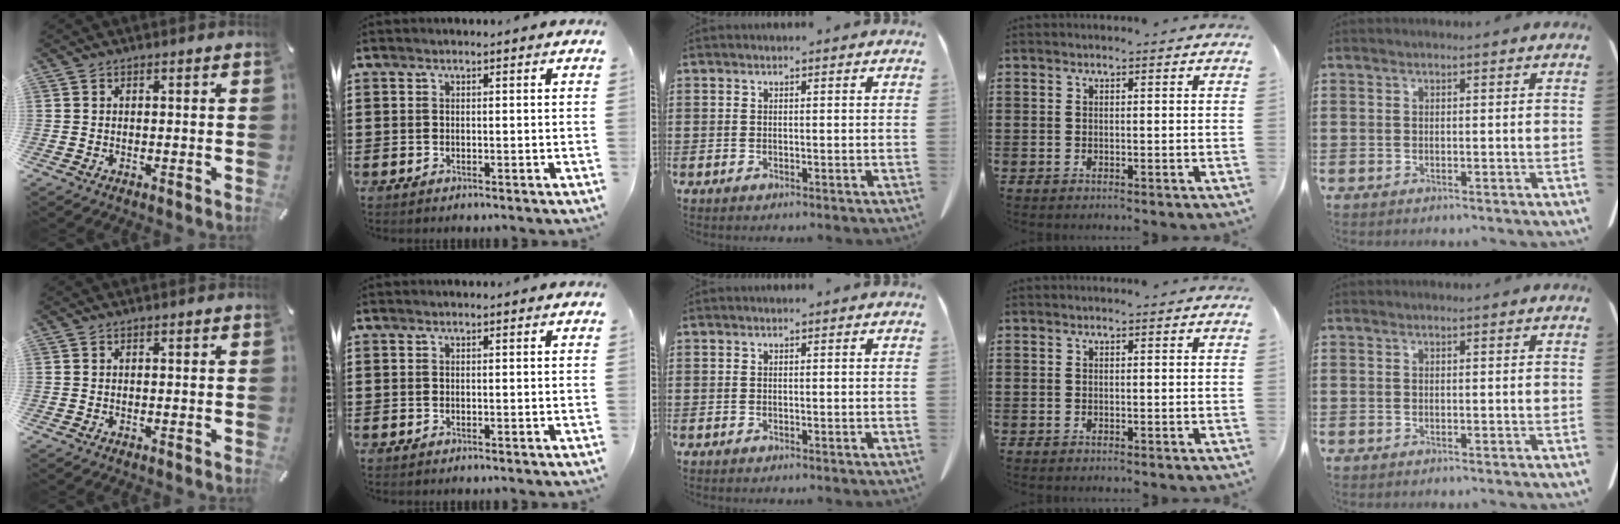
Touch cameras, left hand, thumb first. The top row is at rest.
{}